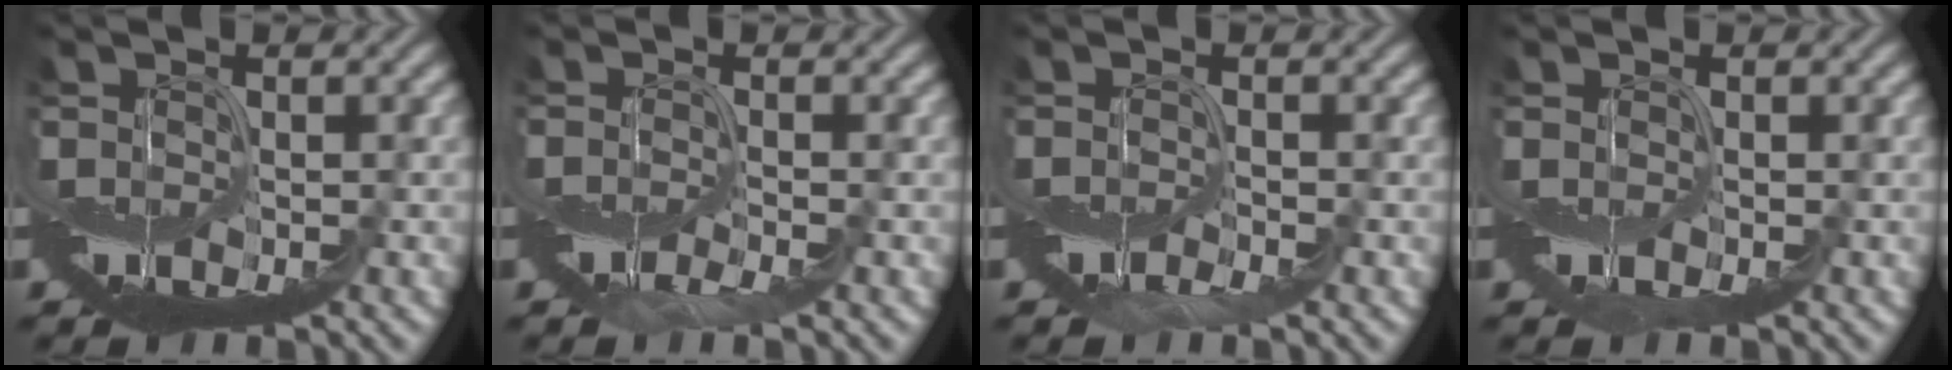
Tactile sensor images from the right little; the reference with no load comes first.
{"total": 1.1, "force": [-0.9, -0.5, -0.2], "torque": [-0.001, -0.002, -0.017]}
{"total": 1.0, "force": [-0.8, -0.4, -0.5], "torque": [0.005, -0.002, -0.016]}
{"total": 0.6, "force": [0.3, -0.3, -0.4], "torque": [0.005, 0.001, 0.005]}